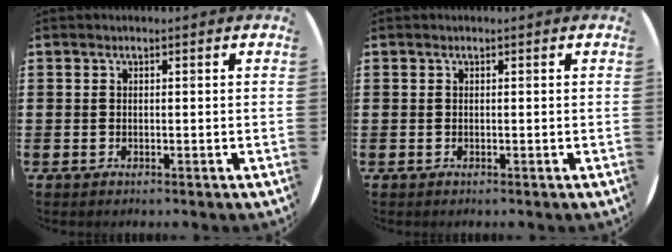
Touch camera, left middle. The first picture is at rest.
{"total": 0.0}